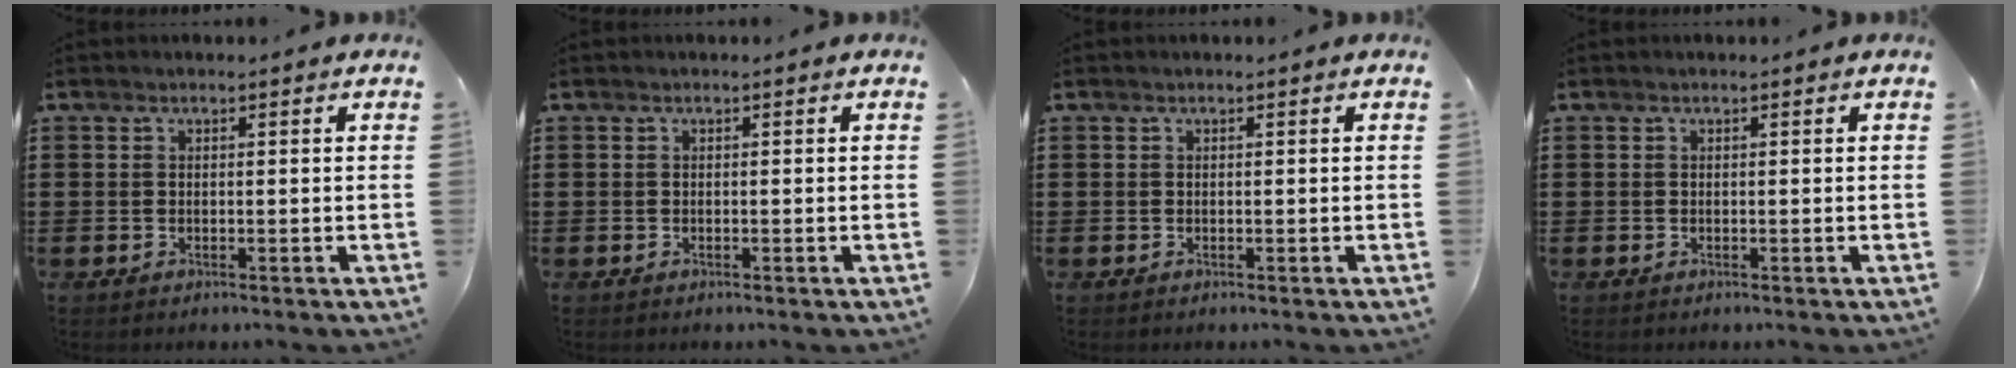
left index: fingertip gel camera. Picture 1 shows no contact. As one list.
[{"total": 0.0}, {"total": 0.0}, {"total": 0.0}]